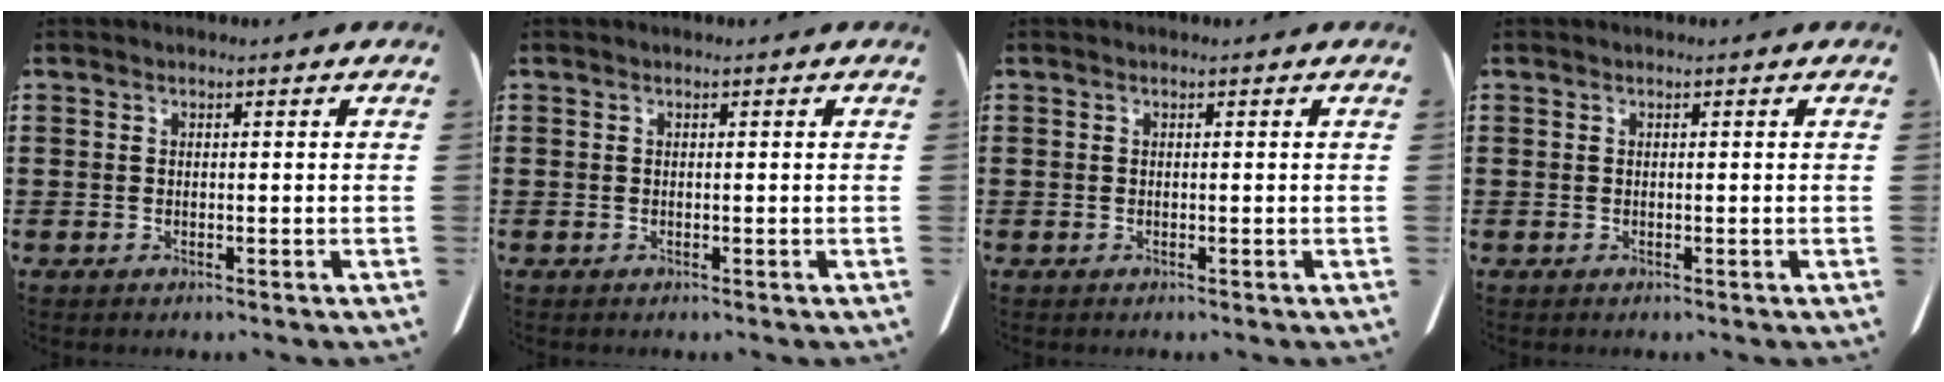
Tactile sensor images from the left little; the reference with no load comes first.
{"total": 0.0}
{"total": 0.0}
{"total": 0.0}